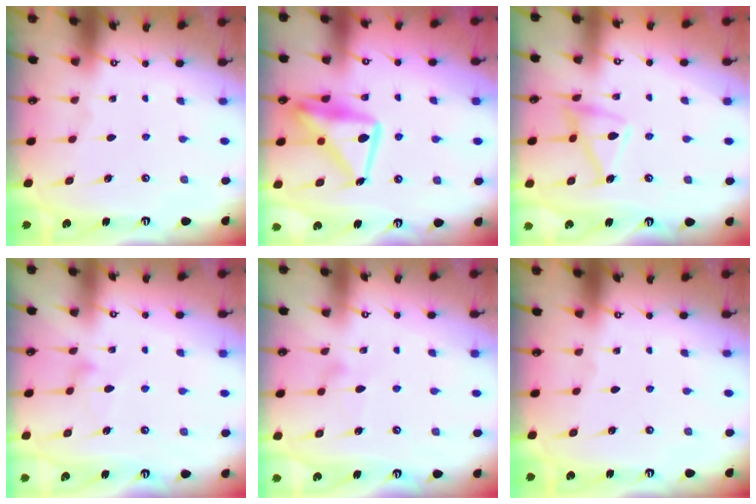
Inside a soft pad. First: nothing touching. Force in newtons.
{"total": 17.9, "press": 17.8, "slide": 1.7}
{"total": 13.3, "press": 13.3, "slide": 0.9}
{"total": 8.7, "press": 8.6, "slide": 0.5}
{"total": 5.4, "press": 5.4, "slide": 0.4}
{"total": 0.0}